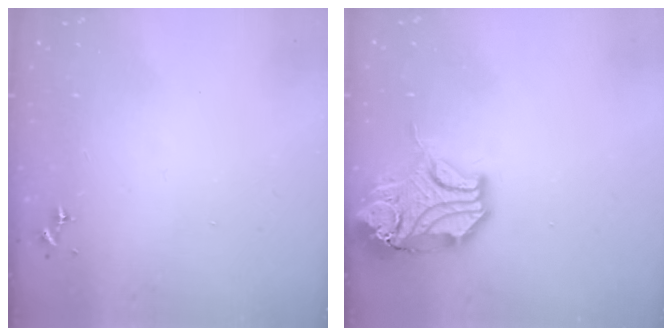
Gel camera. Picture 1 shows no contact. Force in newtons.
{"total": 16.2, "press": 16.0, "slide": 2.3}